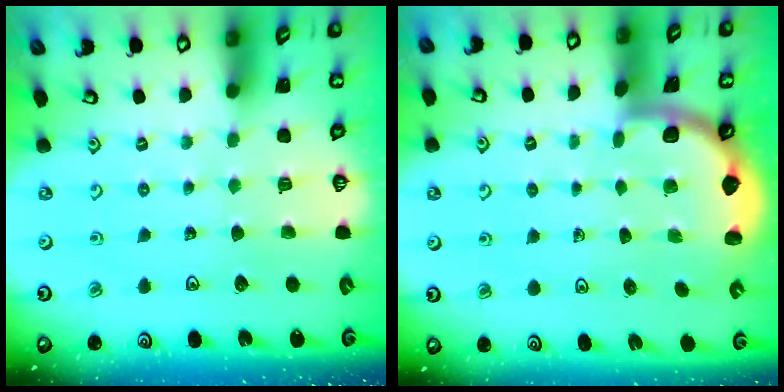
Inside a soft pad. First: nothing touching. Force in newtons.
{"total": 1.7, "press": 1.7, "slide": 0.0}